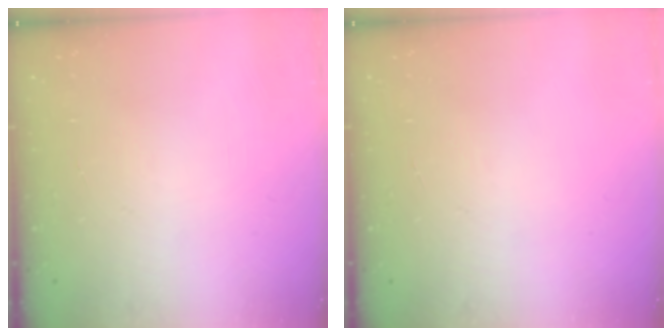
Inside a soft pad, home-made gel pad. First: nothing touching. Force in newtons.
{"total": 0.0}